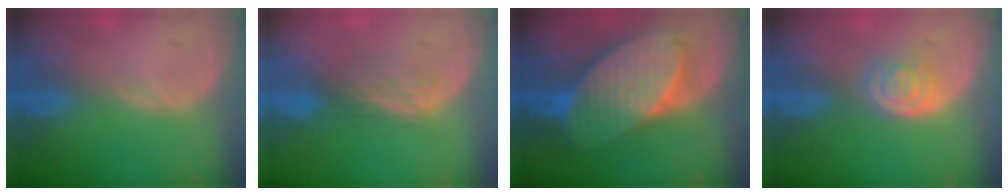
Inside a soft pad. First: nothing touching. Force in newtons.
{"total": 3.7, "press": 3.2, "slide": 1.8}
{"total": 10.6, "press": 10.6, "slide": 0.7}
{"total": 4.0, "press": 3.7, "slide": 1.7}